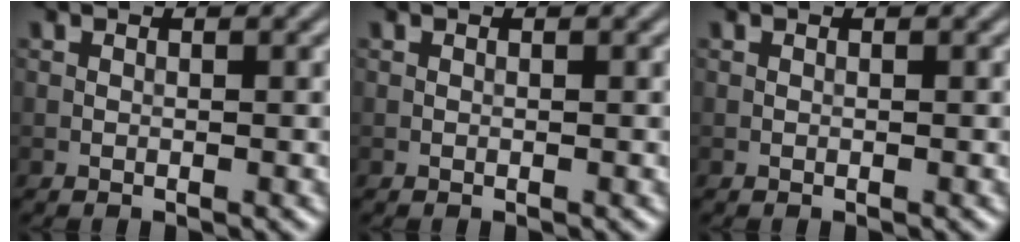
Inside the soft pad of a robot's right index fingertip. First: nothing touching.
{"total": 0.0}
{"total": 0.0}